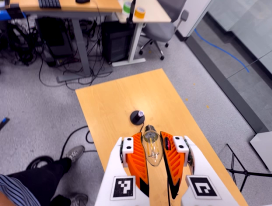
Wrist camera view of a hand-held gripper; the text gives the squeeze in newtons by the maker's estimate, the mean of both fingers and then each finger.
{"total": 22.9, "left": 25.9, "right": 19.9}